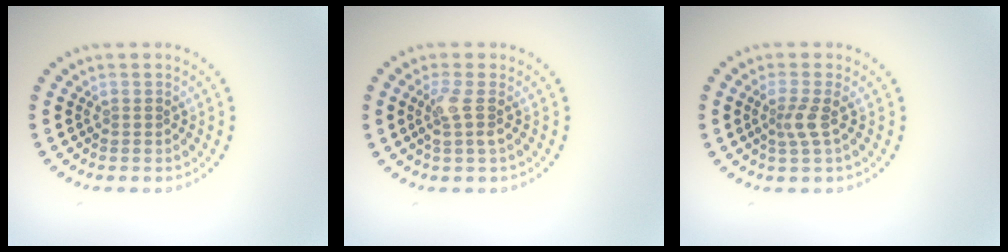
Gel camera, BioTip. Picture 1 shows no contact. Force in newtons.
{"total": 1.9, "press": 1.5, "slide": 1.2}
{"total": 2.0, "press": 1.5, "slide": 1.4}